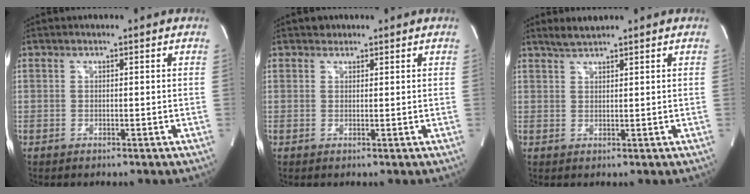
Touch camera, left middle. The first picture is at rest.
{"total": 1.1, "force": [0.8, 0.7, -0.1], "torque": [0.002, 0.000, 0.008]}
{"total": 2.3, "force": [2.2, -0.1, 0.8], "torque": [-0.022, 0.006, 0.042]}